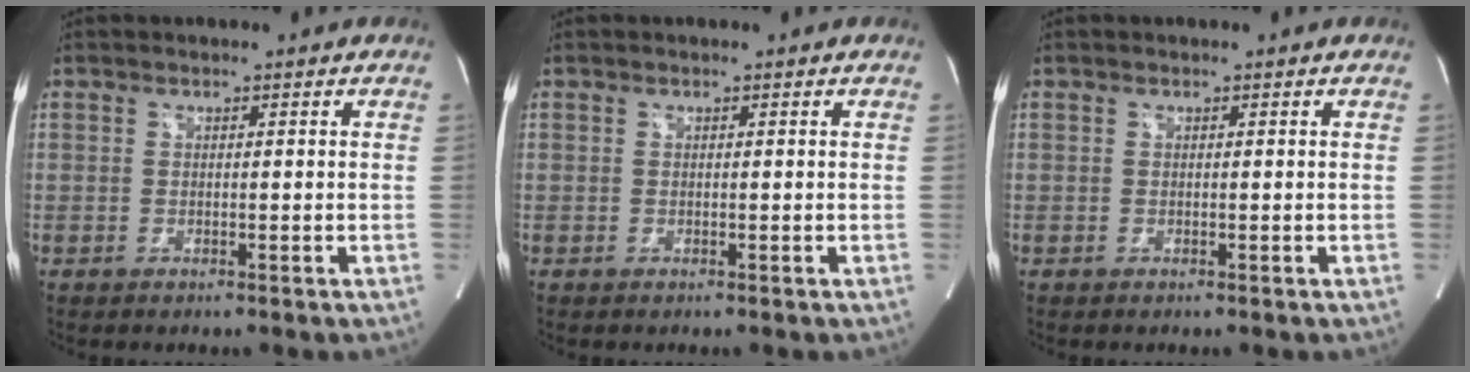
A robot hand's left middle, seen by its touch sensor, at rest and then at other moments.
{"total": 0.0}
{"total": 0.0}